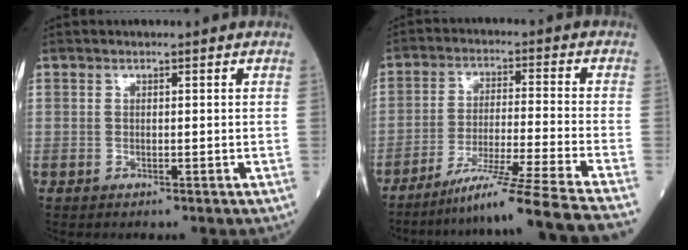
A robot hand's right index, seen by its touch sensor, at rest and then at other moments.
{"total": 18.4, "force": [-15.5, -4.0, 9.0], "torque": [-0.121, -0.039, -0.242]}